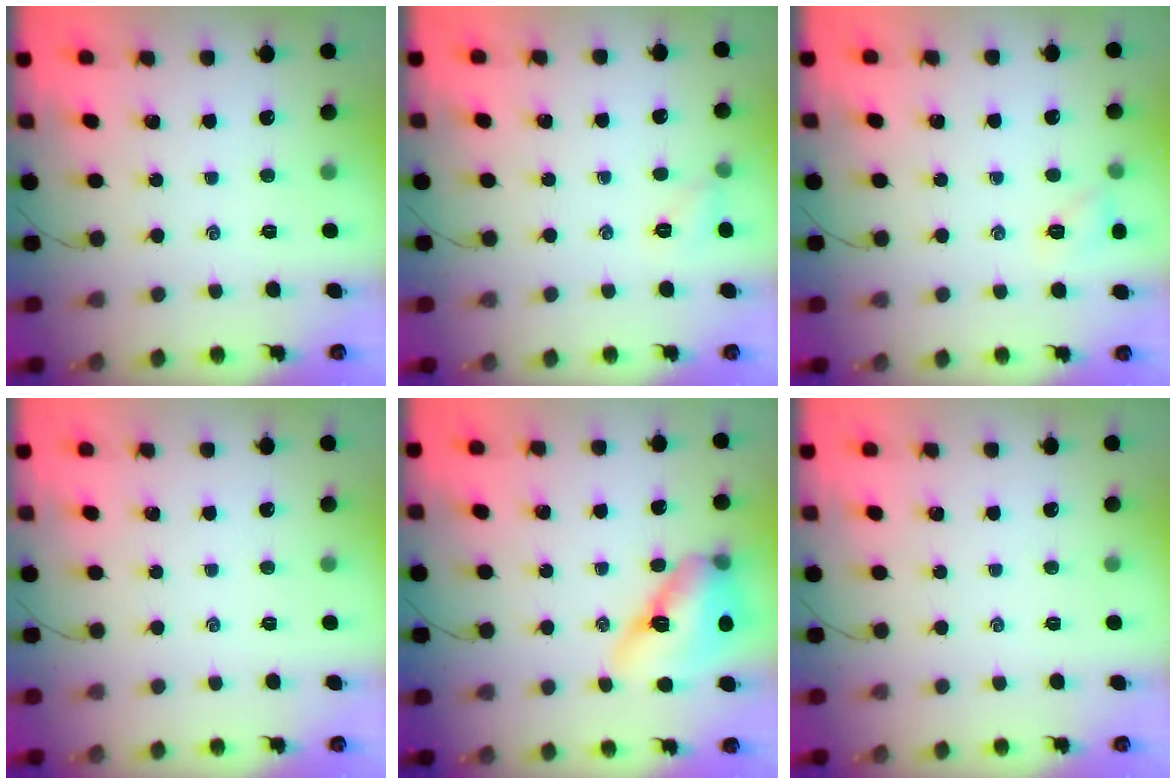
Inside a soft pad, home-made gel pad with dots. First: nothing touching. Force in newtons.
{"total": 5.6, "press": 5.4, "slide": 1.6}
{"total": 6.8, "press": 6.7, "slide": 1.3}
{"total": 0.0}
{"total": 12.5, "press": 11.9, "slide": 3.7}
{"total": 0.0}